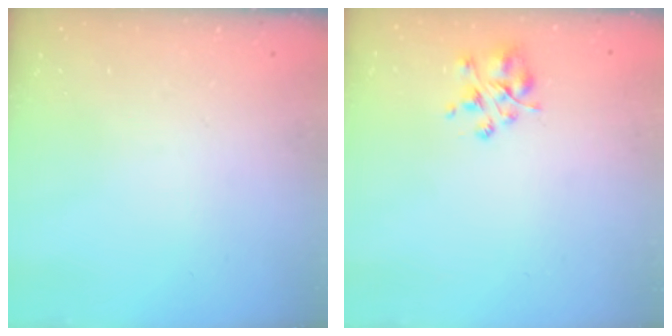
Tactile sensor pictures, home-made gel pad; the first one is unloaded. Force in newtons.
{"total": 4.5, "press": 4.4, "slide": 0.9}